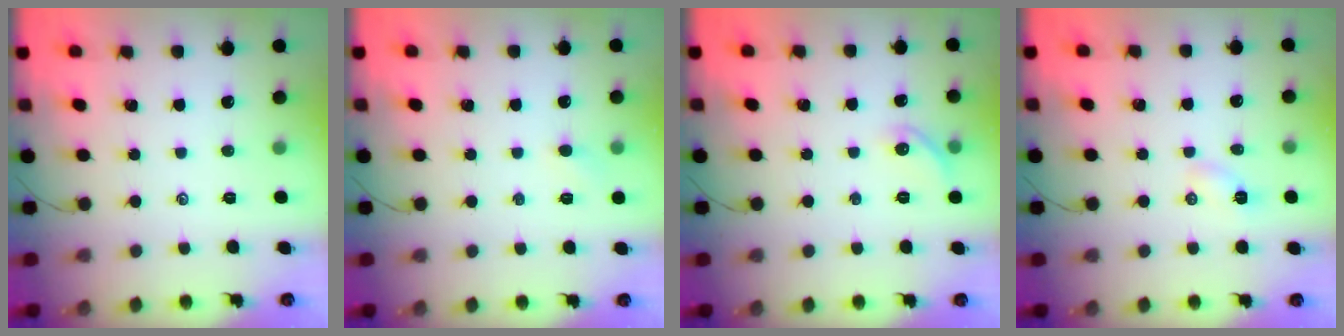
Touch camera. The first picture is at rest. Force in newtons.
{"total": 2.2, "press": 2.1, "slide": 0.6}
{"total": 6.1, "press": 6.0, "slide": 1.0}
{"total": 2.9, "press": 2.7, "slide": 1.0}